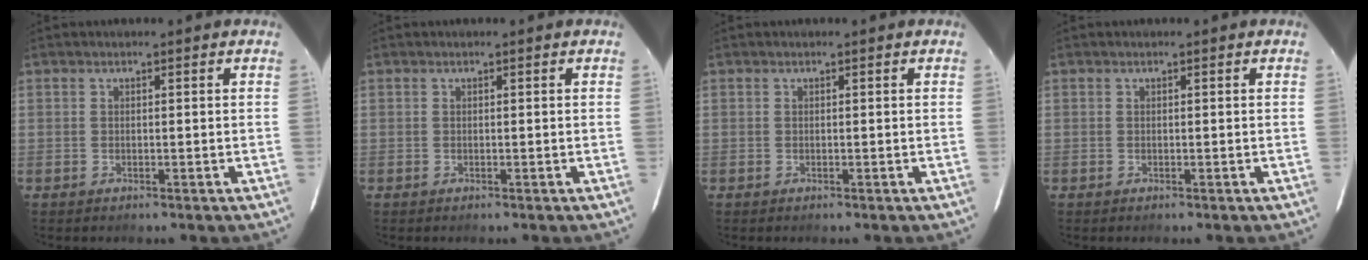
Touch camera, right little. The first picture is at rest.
{"total": 0.0}
{"total": 0.0}
{"total": 0.0}